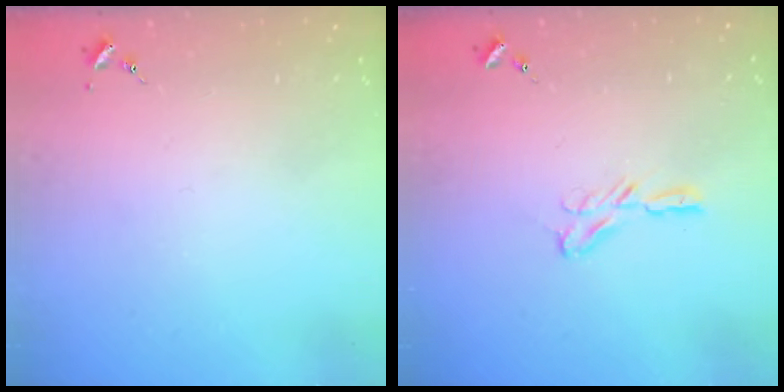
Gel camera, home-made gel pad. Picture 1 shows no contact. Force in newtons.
{"total": 6.4, "press": 6.4, "slide": 0.5}